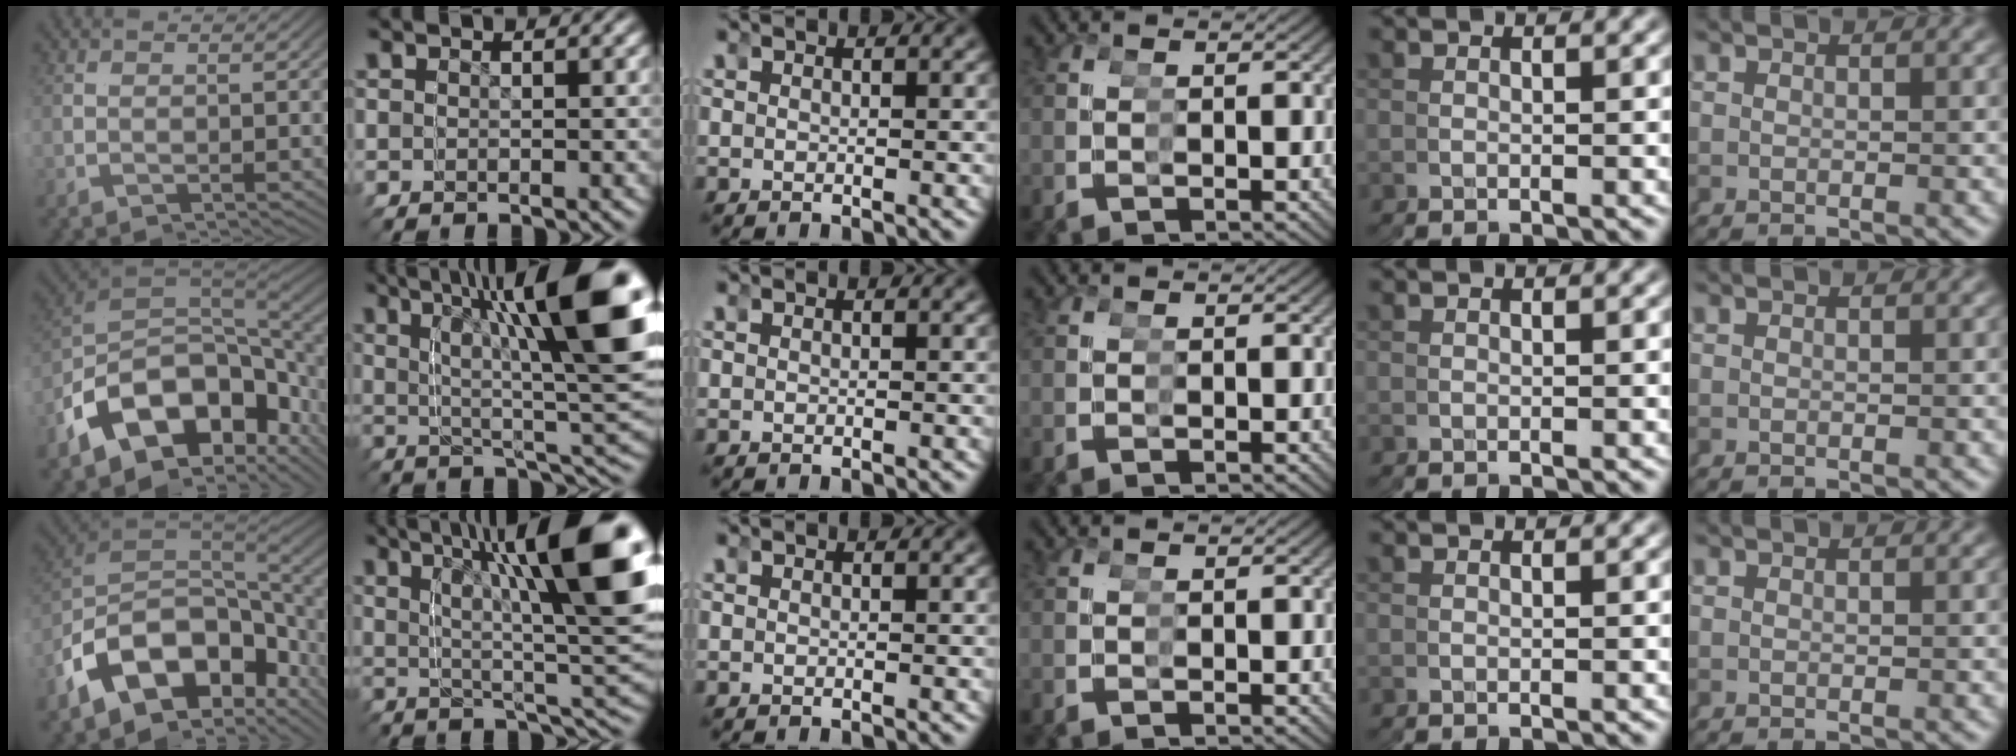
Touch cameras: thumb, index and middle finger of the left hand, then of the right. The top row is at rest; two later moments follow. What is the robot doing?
{"motion": "grasp_and_lifting", "object": "toy banana"}